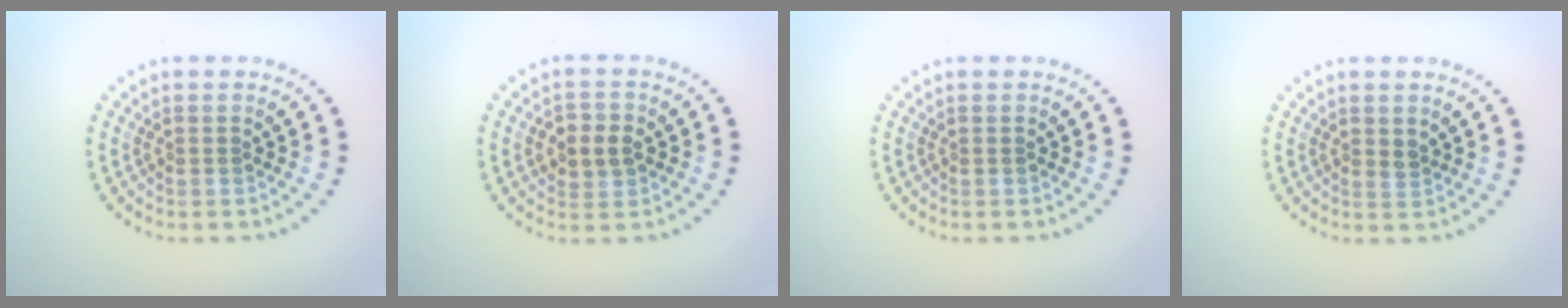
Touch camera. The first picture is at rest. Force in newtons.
{"total": 2.6, "press": 2.6, "slide": 0.2}
{"total": 0.0}
{"total": 0.9, "press": 0.7, "slide": 0.5}